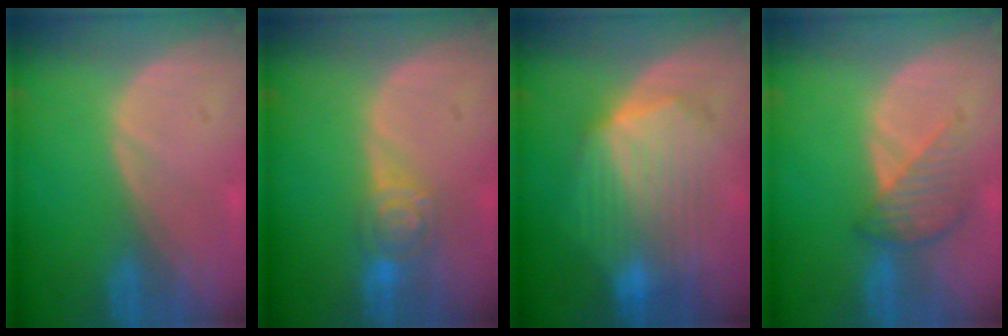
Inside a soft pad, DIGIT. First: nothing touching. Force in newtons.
{"total": 4.5, "press": 4.2, "slide": 1.6}
{"total": 8.9, "press": 8.9, "slide": 0.4}
{"total": 4.6, "press": 4.3, "slide": 1.7}